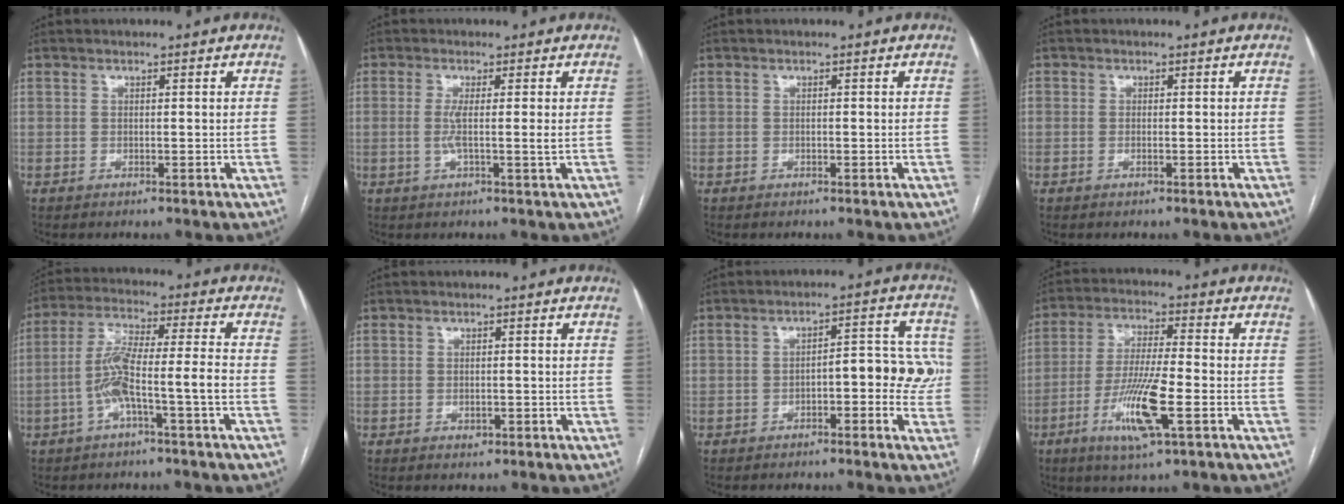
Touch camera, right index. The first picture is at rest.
{"total": 3.1, "force": [-0.1, -0.4, 3.1], "torque": [-0.063, -0.002, -0.002]}
{"total": 0.0}
{"total": 0.6, "force": [-0.3, 0.2, 0.4], "torque": [-0.006, 0.001, -0.006]}
{"total": 8.4, "force": [-3.1, -0.1, 7.8], "torque": [-0.157, 0.025, -0.058]}
{"total": 1.4, "force": [-0.6, 1.0, 0.8], "torque": [-0.012, 0.001, -0.003]}
{"total": 7.8, "force": [-1.4, 3.0, 7.0], "torque": [-0.080, 0.037, -0.018]}
{"total": 10.9, "force": [-4.2, 0.7, 10.0], "torque": [-0.197, -0.016, -0.079]}